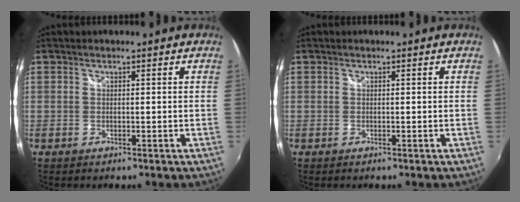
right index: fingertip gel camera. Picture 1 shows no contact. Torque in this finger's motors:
{"motor_torque": [0.00, 0.00, 0.00, 0.00]}